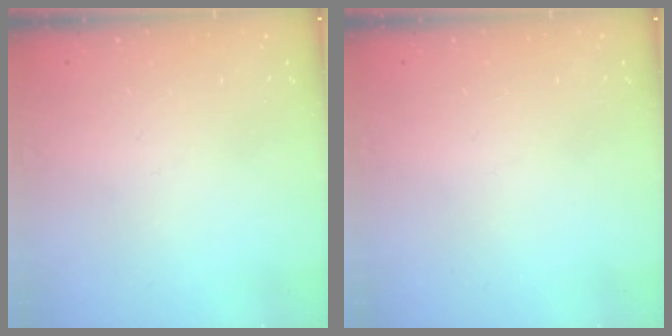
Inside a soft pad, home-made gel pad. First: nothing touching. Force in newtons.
{"total": 0.0}